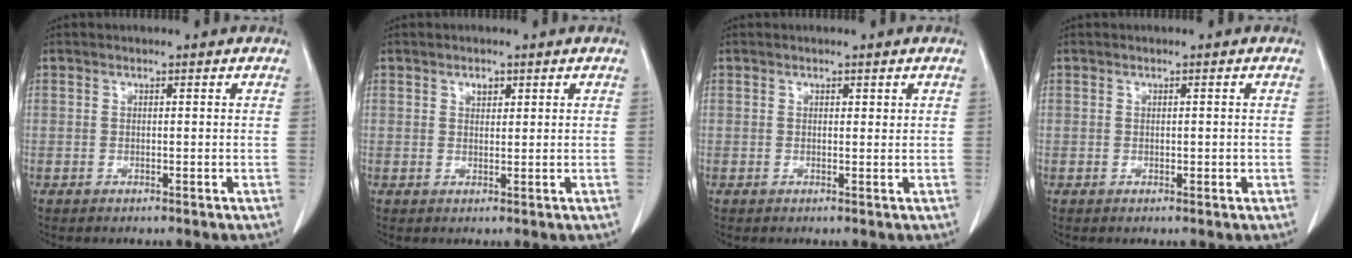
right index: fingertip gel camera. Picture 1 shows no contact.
{"total": 1.5, "force": [0.9, 0.8, 0.8], "torque": [-0.012, 0.000, 0.013]}
{"total": 1.8, "force": [0.9, 1.2, 1.1], "torque": [-0.008, -0.005, 0.013]}
{"total": 1.0, "force": [-0.1, 0.7, 0.7], "torque": [-0.007, 0.003, 0.001]}